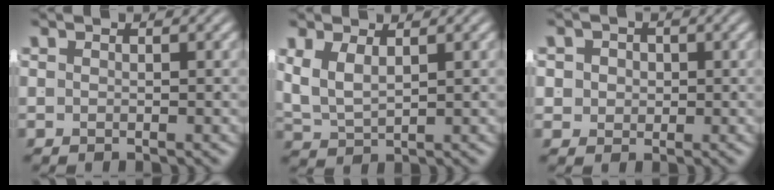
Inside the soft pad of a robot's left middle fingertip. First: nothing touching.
{"total": 4.2, "force": [0.9, 3.1, 2.7], "torque": [-0.074, -0.013, 0.027]}
{"total": 3.3, "force": [0.3, 3.0, 1.3], "torque": [-0.029, -0.005, 0.006]}